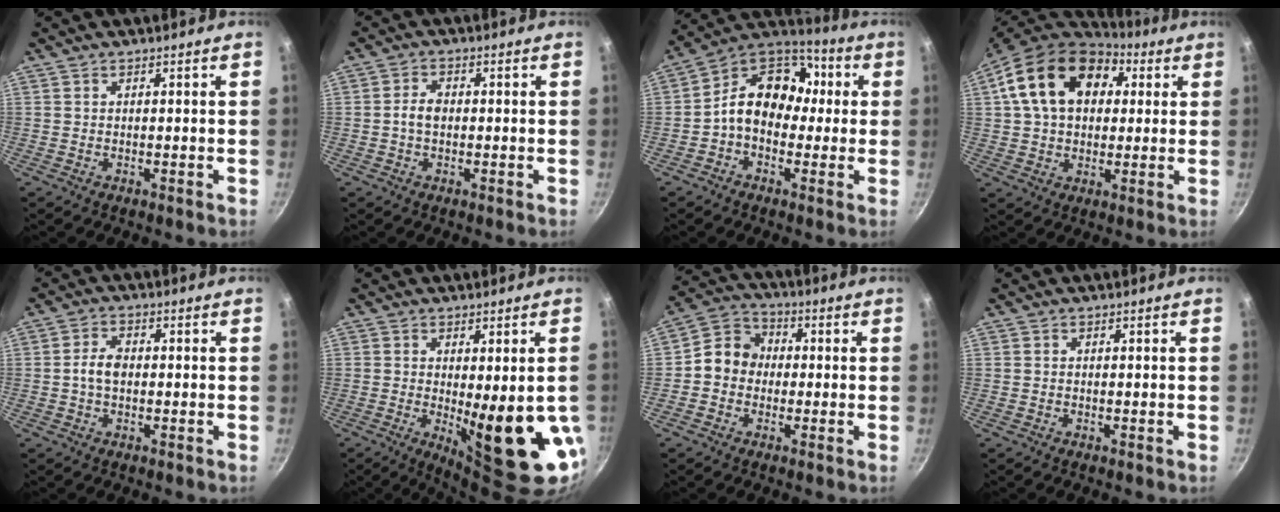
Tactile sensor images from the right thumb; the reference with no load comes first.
{"total": 3.1, "force": [-0.3, 2.1, 2.3], "torque": [-0.041, 0.013, -0.009]}
{"total": 14.2, "force": [0.1, 11.0, 9.0], "torque": [-0.102, 0.044, -0.027]}
{"total": 19.4, "force": [5.6, 13.5, 12.7], "torque": [-0.204, 0.018, 0.082]}
{"total": 4.1, "force": [-0.2, 2.7, 3.1], "torque": [-0.056, 0.014, -0.010]}
{"total": 14.6, "force": [-2.1, 4.2, 13.8], "torque": [-0.170, -0.026, -0.013]}
{"total": 8.1, "force": [-0.6, 7.1, 3.8], "torque": [-0.035, 0.022, -0.033]}
{"total": 0.0}